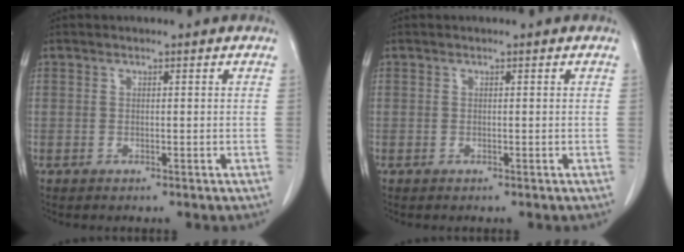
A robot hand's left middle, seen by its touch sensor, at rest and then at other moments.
{"total": 0.0}